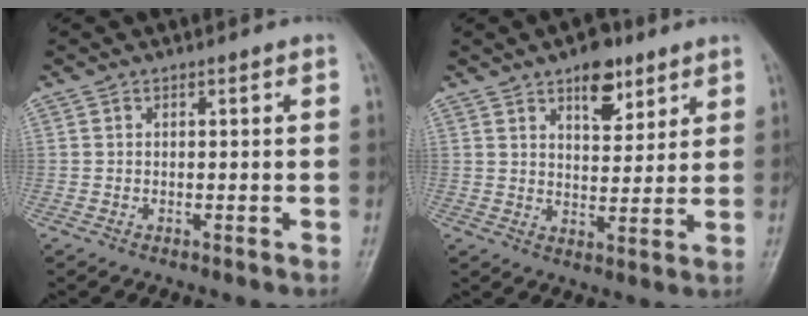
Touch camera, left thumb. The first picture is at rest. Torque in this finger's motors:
{"motor_torque": [1.40, 0.37, 1.08, -0.49, -0.03]}